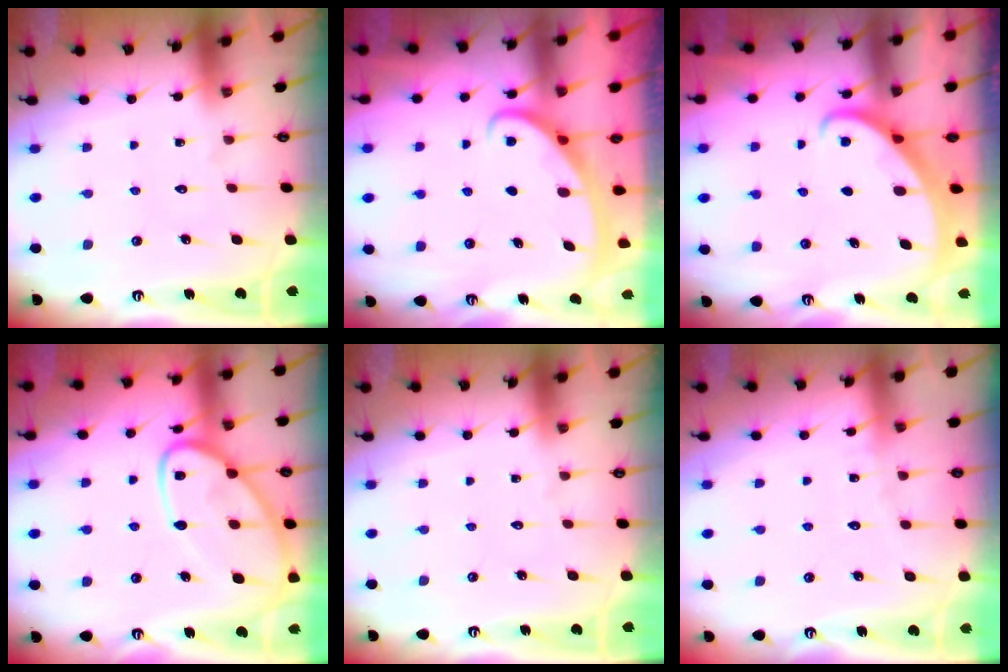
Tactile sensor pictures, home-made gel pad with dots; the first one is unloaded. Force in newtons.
{"total": 2.8, "press": 2.8, "slide": 0.3}
{"total": 2.1, "press": 2.0, "slide": 0.3}
{"total": 15.7, "press": 15.6, "slide": 1.5}
{"total": 0.0}
{"total": 2.5, "press": 2.5, "slide": 0.3}